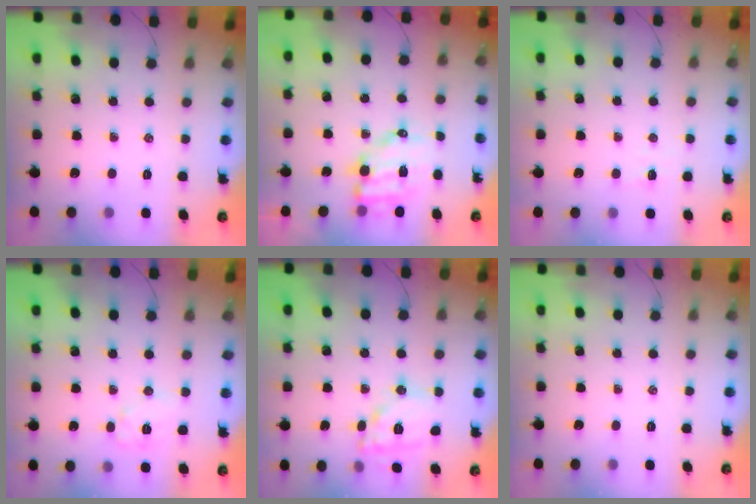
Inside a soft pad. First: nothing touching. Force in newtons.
{"total": 9.7, "press": 9.6, "slide": 1.5}
{"total": 1.6, "press": 1.6, "slide": 0.5}
{"total": 6.9, "press": 6.9, "slide": 0.2}
{"total": 11.8, "press": 11.8, "slide": 0.4}
{"total": 0.0}